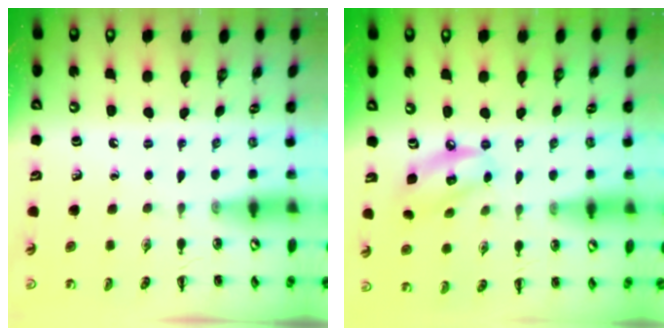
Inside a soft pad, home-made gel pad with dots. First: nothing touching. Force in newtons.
{"total": 8.0, "press": 7.8, "slide": 1.7}